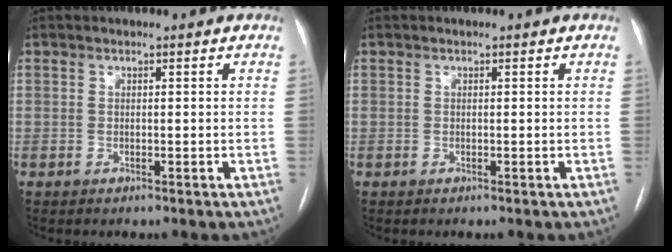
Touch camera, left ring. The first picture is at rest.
{"total": 0.0}